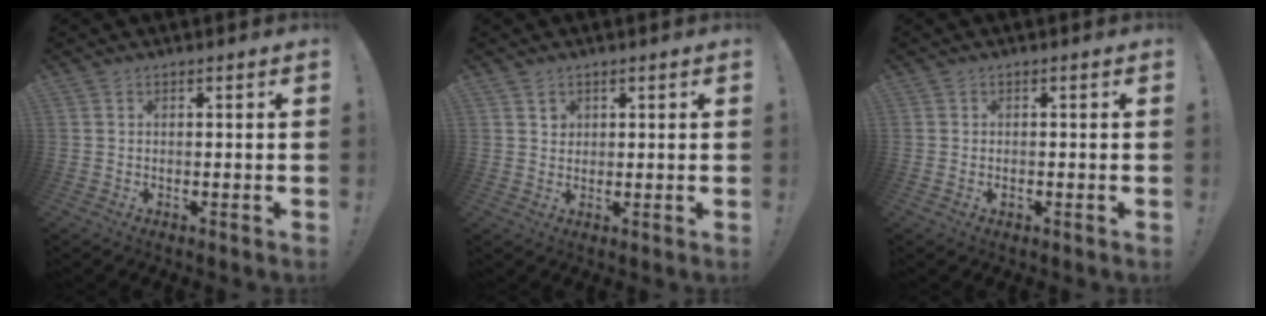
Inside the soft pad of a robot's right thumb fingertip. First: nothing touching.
{"total": 2.1, "force": [1.2, 1.7, 0.3], "torque": [0.001, -0.007, 0.021]}
{"total": 0.5, "force": [-0.3, 0.4, 0.3], "torque": [0.001, -0.001, -0.006]}